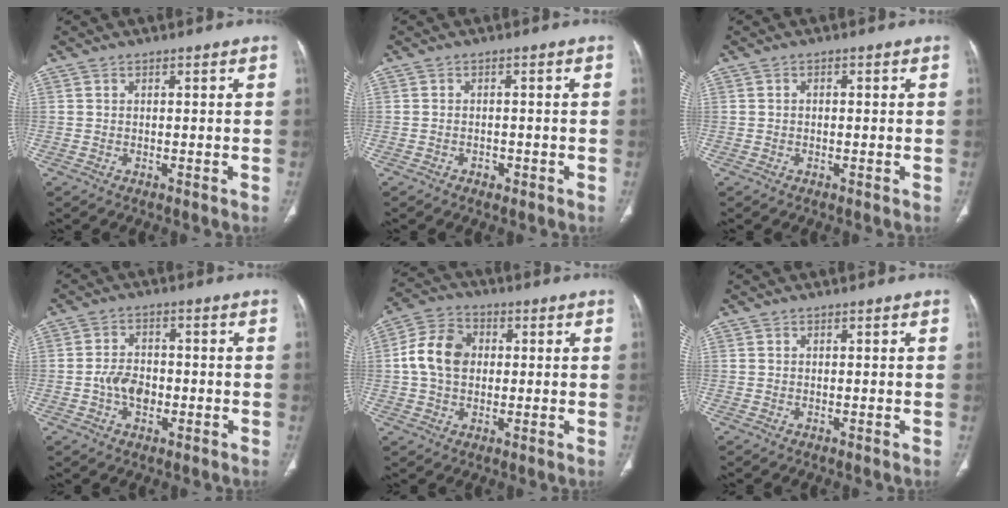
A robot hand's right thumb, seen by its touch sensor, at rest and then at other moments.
{"total": 1.3, "force": [-0.7, 0.9, 0.5], "torque": [-0.008, 0.006, -0.011]}
{"total": 0.6, "force": [-0.1, 0.4, 0.4], "torque": [-0.005, 0.003, -0.004]}
{"total": 5.6, "force": [-1.4, 3.8, 3.9], "torque": [-0.057, 0.014, -0.029]}
{"total": 10.1, "force": [0.8, 7.7, 6.5], "torque": [-0.112, 0.021, 0.007]}
{"total": 0.0}